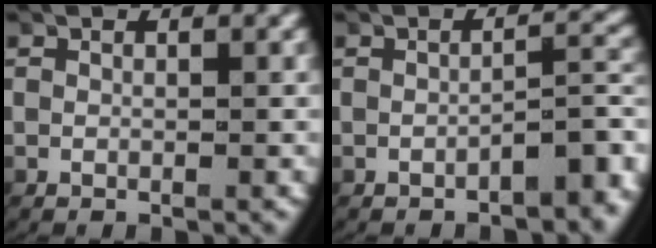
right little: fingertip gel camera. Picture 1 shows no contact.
{"total": 3.6, "force": [-2.3, 0.9, 2.6], "torque": [-0.027, 0.002, -0.031]}